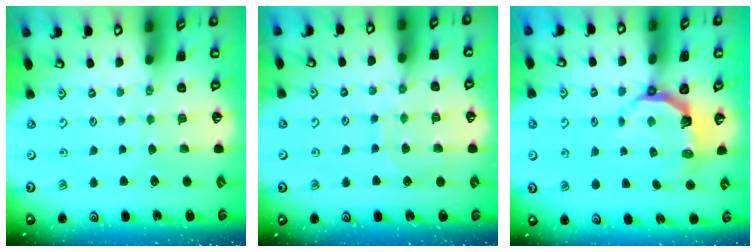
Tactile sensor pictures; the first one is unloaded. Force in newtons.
{"total": 7.8, "press": 7.7, "slide": 0.6}
{"total": 5.4, "press": 3.7, "slide": 3.9}